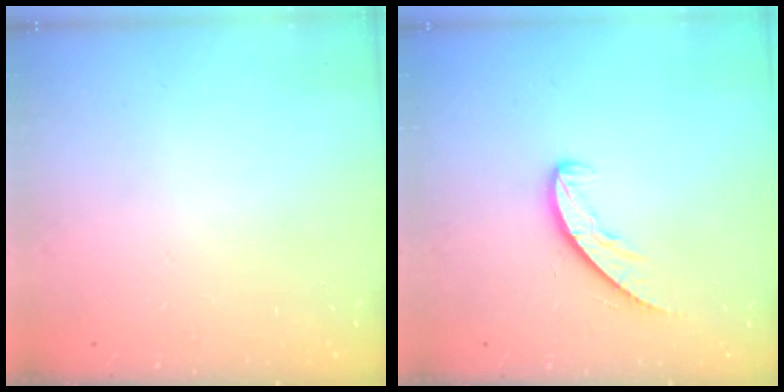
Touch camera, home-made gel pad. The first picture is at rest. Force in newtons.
{"total": 6.3, "press": 6.3, "slide": 0.4}